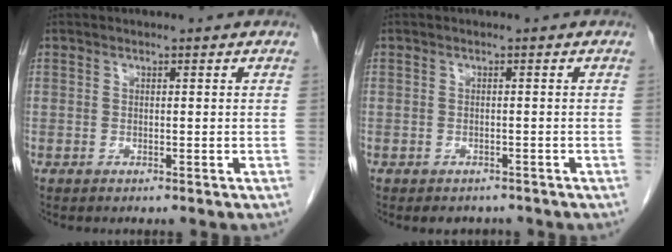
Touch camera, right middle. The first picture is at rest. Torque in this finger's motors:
{"motor_torque": [0.01, -0.01, 0.00, 0.00]}